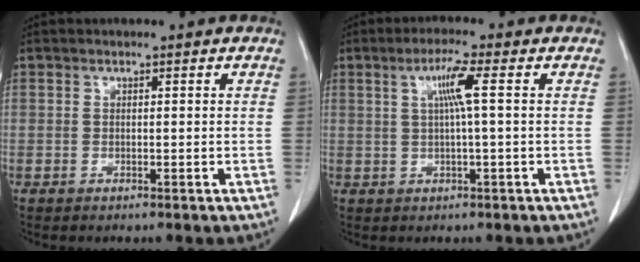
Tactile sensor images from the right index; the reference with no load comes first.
{"total": 4.6, "force": [1.0, -0.5, 4.5], "torque": [-0.085, 0.006, 0.021]}